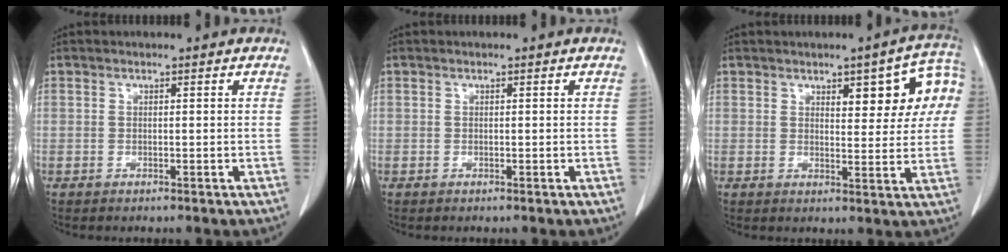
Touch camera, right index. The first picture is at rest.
{"total": 0.0}
{"total": 9.6, "force": [3.3, 3.0, 8.5], "torque": [-0.097, 0.020, 0.040]}